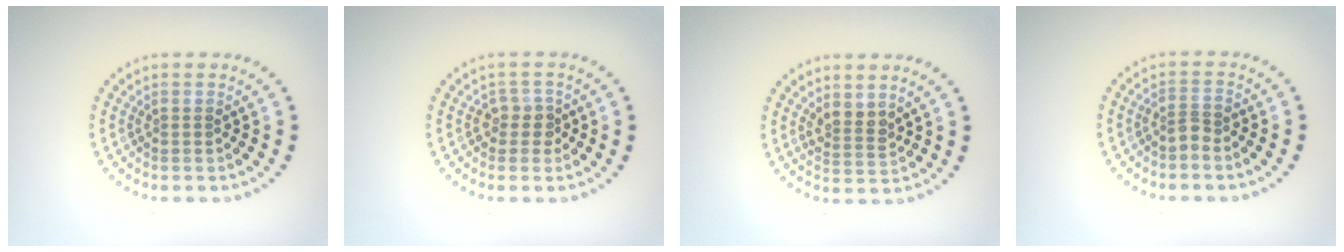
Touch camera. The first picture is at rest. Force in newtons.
{"total": 1.9, "press": 1.6, "slide": 1.1}
{"total": 2.1, "press": 1.7, "slide": 1.2}
{"total": 1.5, "press": 1.1, "slide": 1.0}